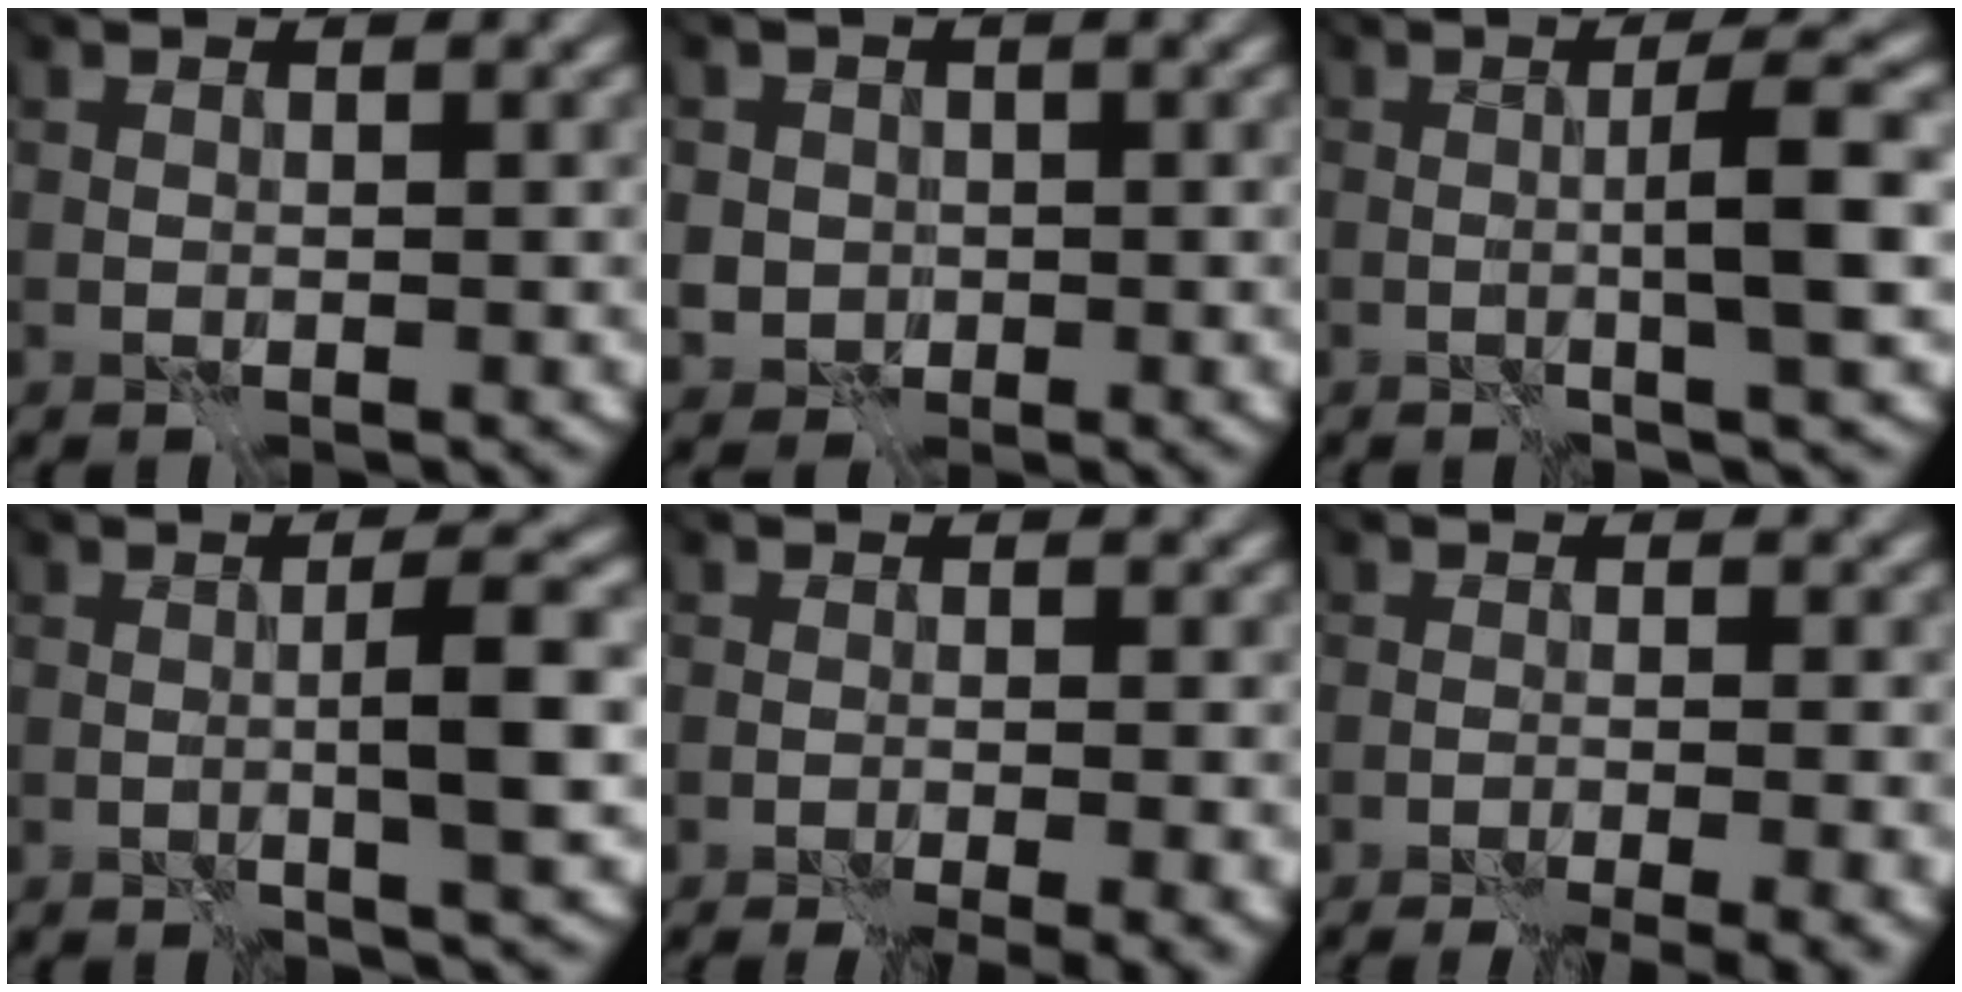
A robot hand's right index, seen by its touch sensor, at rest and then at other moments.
{"total": 2.9, "force": [0.4, 2.8, 0.5], "torque": [-0.016, 0.005, 0.001]}
{"total": 4.0, "force": [-0.5, -0.2, 4.0], "torque": [-0.065, 0.008, -0.010]}
{"total": 3.6, "force": [-0.5, -0.1, 3.5], "torque": [-0.057, 0.007, -0.011]}
{"total": 3.4, "force": [-1.3, 1.3, 2.8], "torque": [-0.027, -0.006, -0.021]}
{"total": 4.4, "force": [-2.1, 1.6, 3.5], "torque": [-0.030, 0.001, -0.027]}